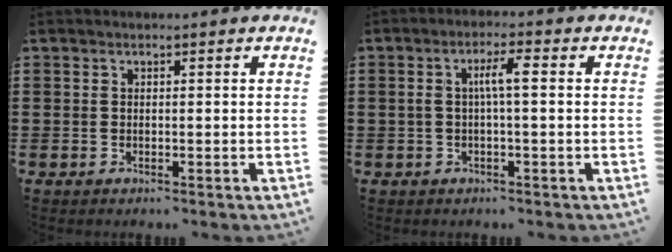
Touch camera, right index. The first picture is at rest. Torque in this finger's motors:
{"motor_torque": [0.67, -0.22, 0.21, 0.08]}